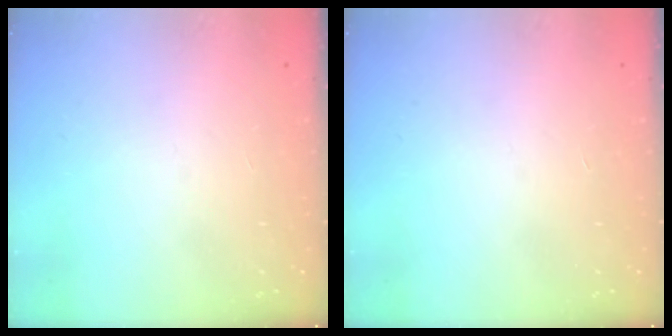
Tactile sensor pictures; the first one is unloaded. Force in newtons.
{"total": 0.0}